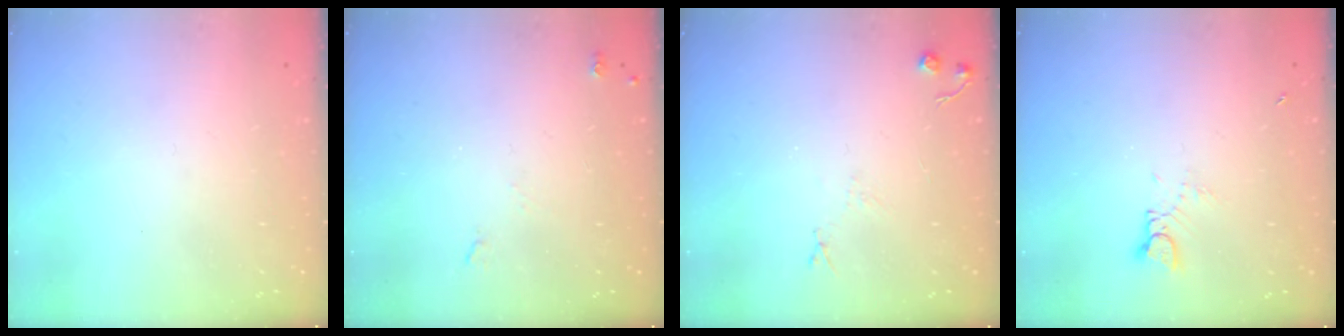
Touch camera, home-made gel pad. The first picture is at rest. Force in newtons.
{"total": 4.3, "press": 4.2, "slide": 0.6}
{"total": 4.9, "press": 4.8, "slide": 0.7}
{"total": 2.1, "press": 2.0, "slide": 0.3}